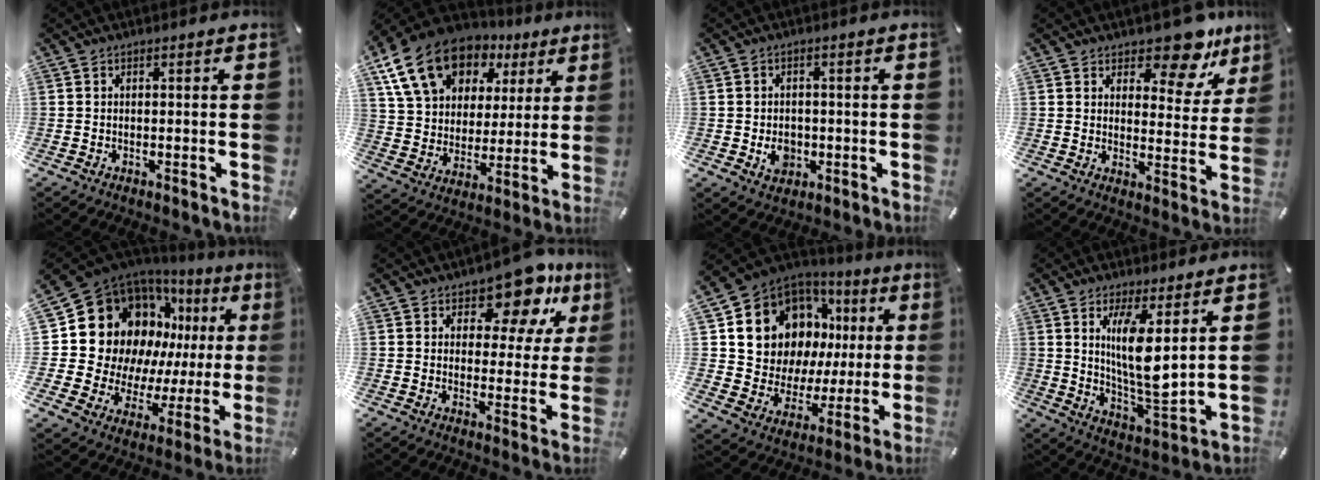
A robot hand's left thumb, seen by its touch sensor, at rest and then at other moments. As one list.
[{"total": 18.2, "force": [9.7, 12.8, 8.7], "torque": [-0.175, -0.030, 0.179]}, {"total": 5.1, "force": [-1.1, 4.2, 2.7], "torque": [-0.036, -0.001, -0.019]}, {"total": 11.9, "force": [9.1, 5.1, 5.8], "torque": [-0.057, -0.074, 0.154]}, {"total": 21.0, "force": [8.1, 16.5, 10.3], "torque": [-0.170, -0.076, 0.179]}, {"total": 12.6, "force": [9.2, 5.7, 6.4], "torque": [-0.087, -0.064, 0.160]}, {"total": 14.3, "force": [7.3, 10.6, 6.2], "torque": [-0.124, -0.062, 0.146]}, {"total": 11.7, "force": [4.3, 3.4, 10.4], "torque": [-0.205, -0.039, 0.068]}]